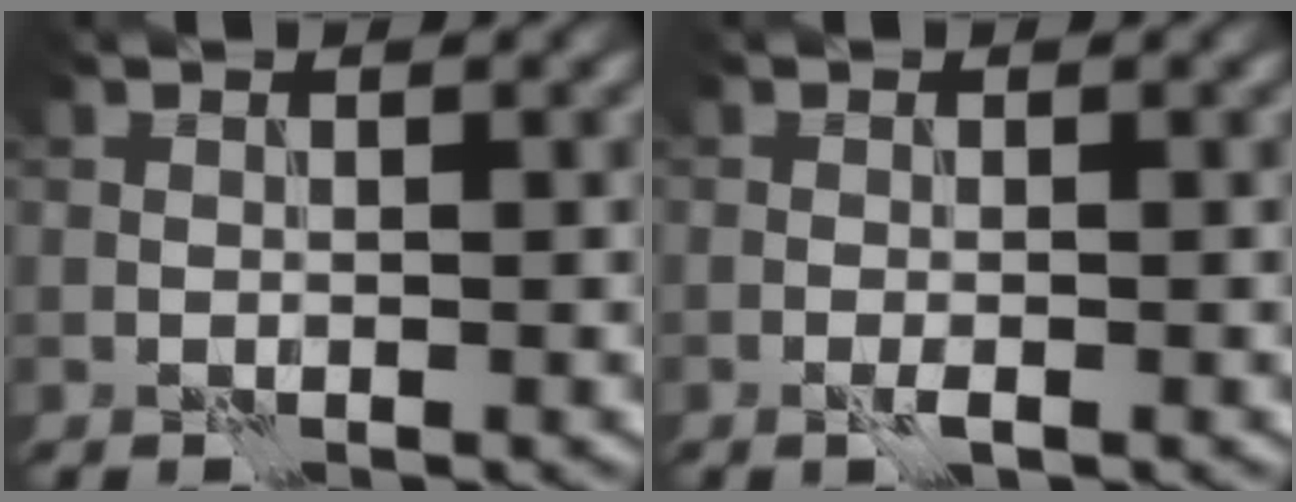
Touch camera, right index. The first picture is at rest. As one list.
[{"total": 0.8, "force": [-0.4, 0.0, 0.7], "torque": [-0.015, -0.002, -0.010]}]